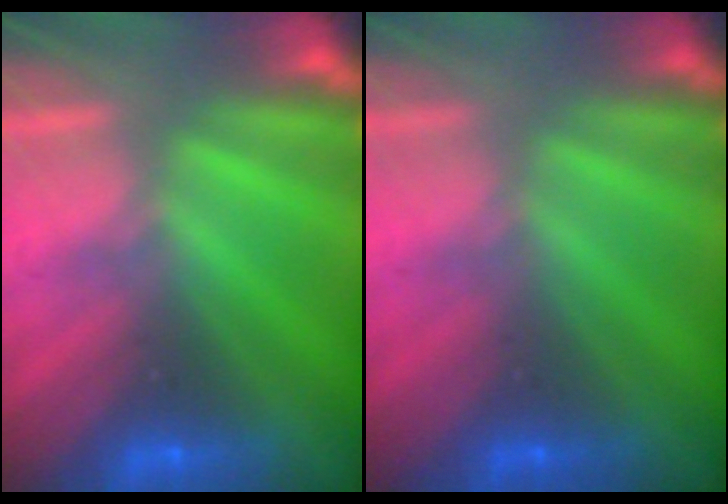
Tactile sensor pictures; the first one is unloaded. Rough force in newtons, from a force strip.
{"total": 2.4}